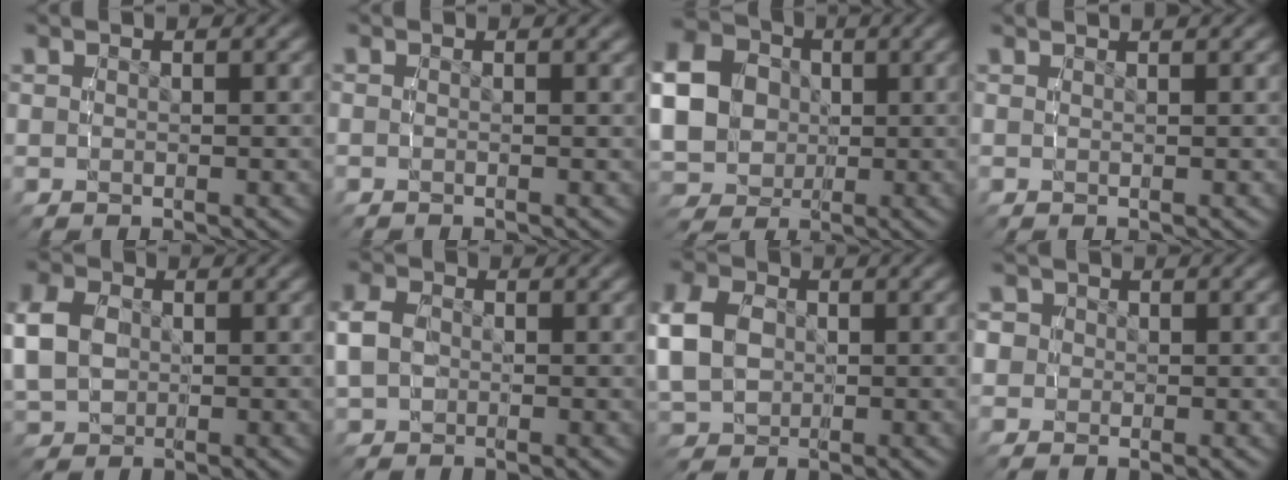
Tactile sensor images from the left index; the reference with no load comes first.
{"total": 0.5, "force": [-0.3, -0.3, -0.2], "torque": [-0.003, -0.004, -0.008]}
{"total": 12.3, "force": [0.4, 10.8, 5.8], "torque": [-0.145, -0.035, 0.000]}
{"total": 0.9, "force": [0.8, -0.4, 0.1], "torque": [0.005, 0.003, 0.012]}
{"total": 5.2, "force": [-0.4, 4.3, 2.9], "torque": [-0.080, -0.020, 0.000]}
{"total": 3.6, "force": [-0.7, 3.1, 1.8], "torque": [-0.059, -0.015, -0.011]}
{"total": 6.6, "force": [-0.3, 5.5, 3.7], "torque": [-0.100, -0.025, 0.002]}
{"total": 3.6, "force": [0.1, 3.4, 1.1], "torque": [-0.037, -0.007, -0.003]}